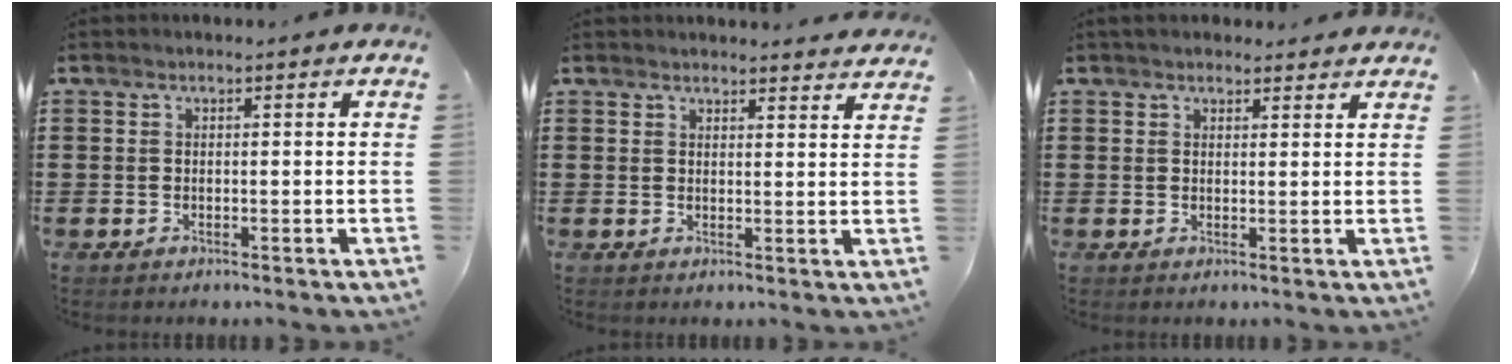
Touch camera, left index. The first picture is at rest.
{"total": 2.4, "force": [2.4, 0.1, 0.0], "torque": [0.001, -0.010, 0.044]}
{"total": 2.3, "force": [2.1, 0.6, 0.5], "torque": [-0.013, 0.001, 0.041]}